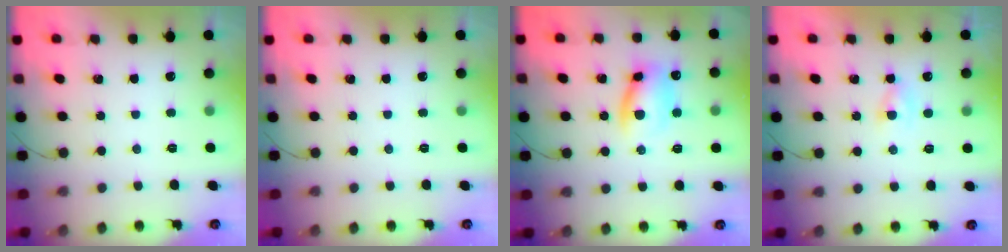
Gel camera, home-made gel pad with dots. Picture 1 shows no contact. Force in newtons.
{"total": 0.0}
{"total": 11.2, "press": 11.1, "slide": 1.4}
{"total": 2.2, "press": 2.2, "slide": 0.5}